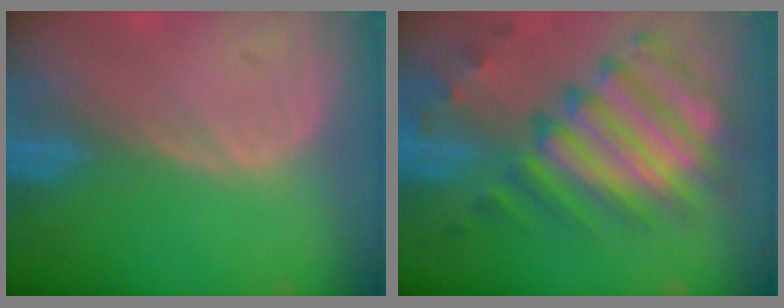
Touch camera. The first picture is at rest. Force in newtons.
{"total": 11.9, "press": 10.4, "slide": 5.8}